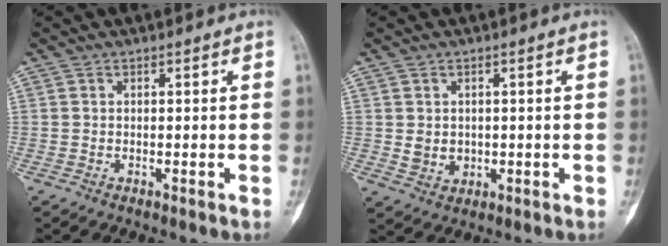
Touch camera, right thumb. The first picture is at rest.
{"total": 3.6, "force": [0.1, 3.1, 1.8], "torque": [-0.019, -0.004, 0.015]}